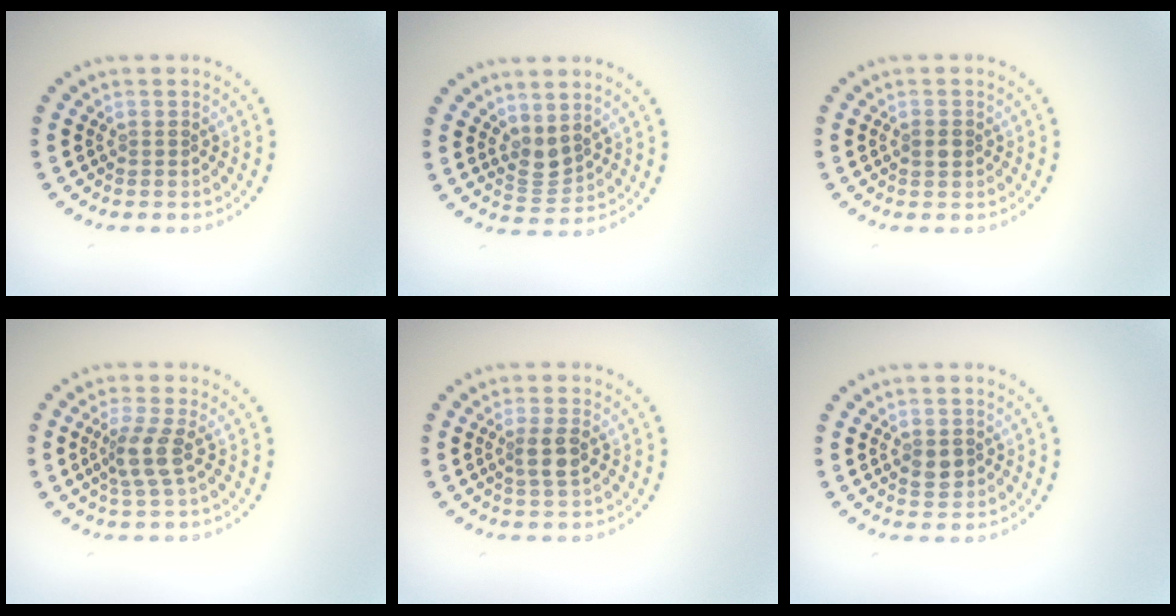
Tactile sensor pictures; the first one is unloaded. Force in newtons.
{"total": 2.0, "press": 1.6, "slide": 1.2}
{"total": 1.4, "press": 1.4, "slide": 0.1}
{"total": 2.7, "press": 2.1, "slide": 1.7}
{"total": 2.1, "press": 1.8, "slide": 1.0}
{"total": 1.7, "press": 1.7, "slide": 0.1}